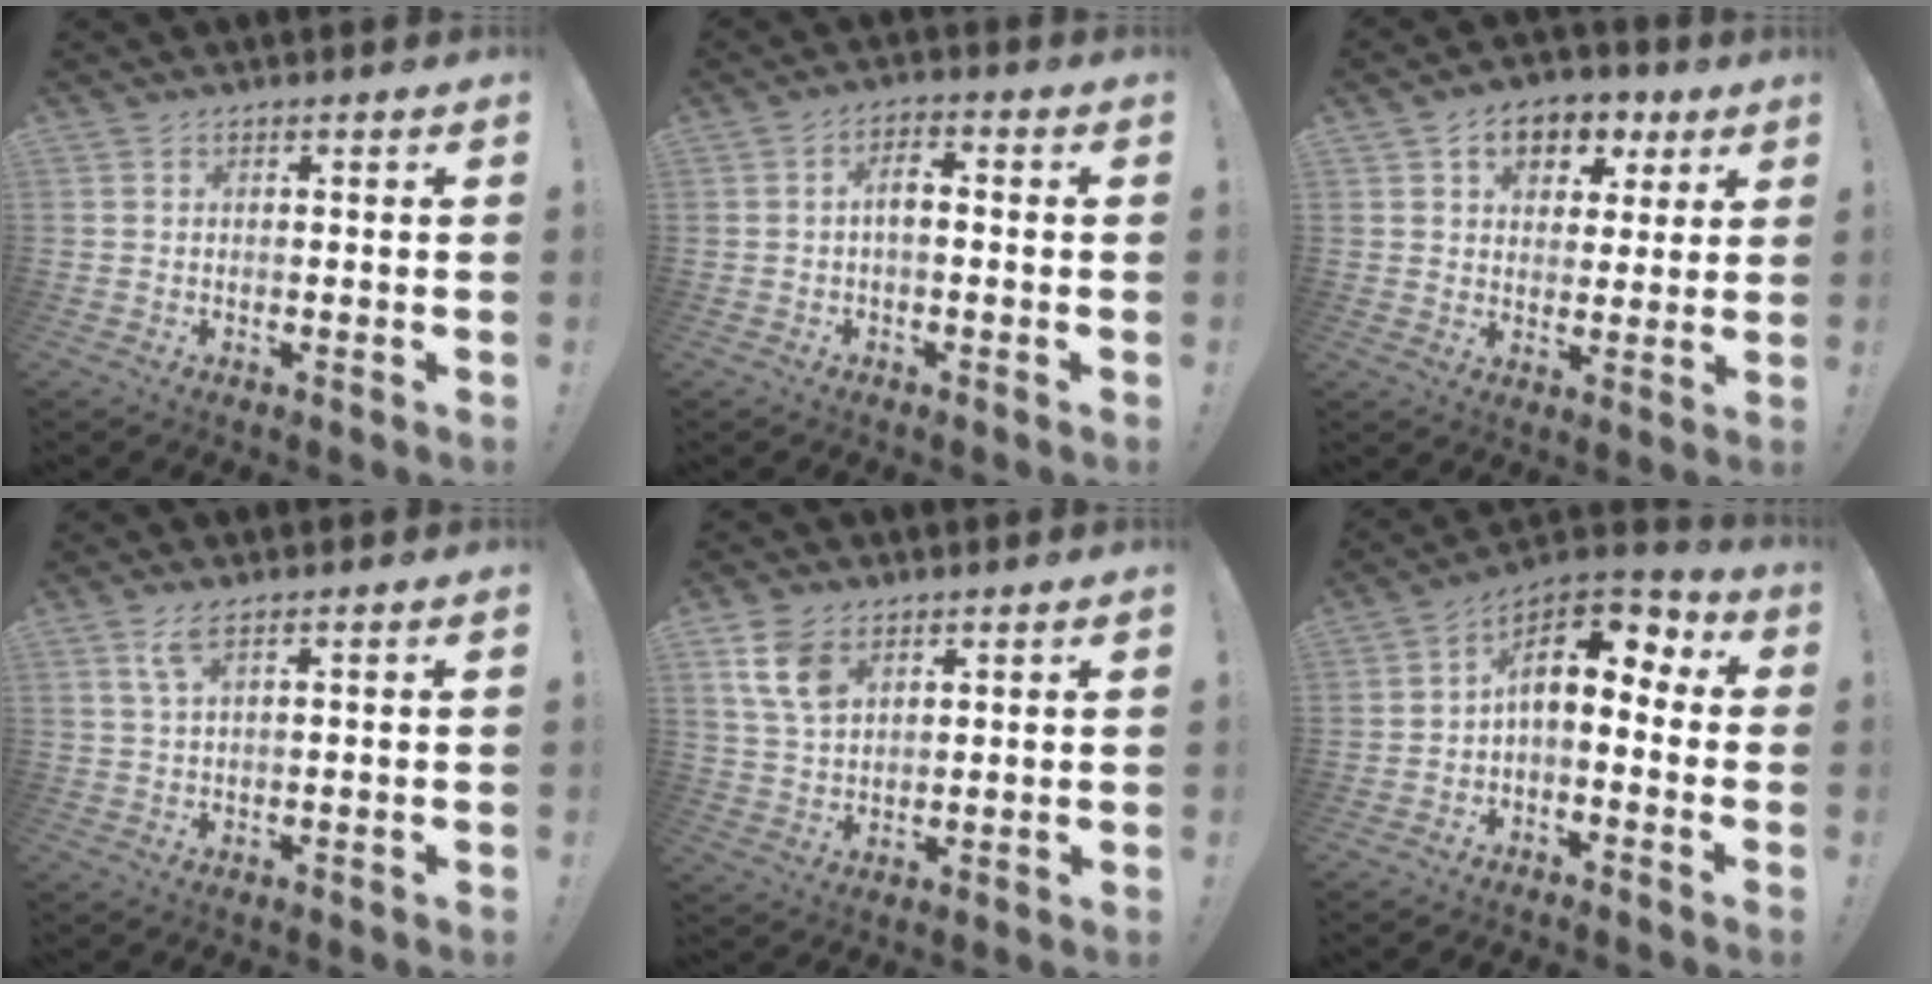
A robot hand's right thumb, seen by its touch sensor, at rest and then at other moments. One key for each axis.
{"total": 4.3, "fx": -0.4, "fy": 1.7, "fz": 3.9, "tx": -0.075, "ty": 0.007, "tz": -0.008}
{"total": 9.6, "fx": 4.7, "fy": 7.0, "fz": 4.7, "tx": -0.063, "ty": -0.022, "tz": 0.089}
{"total": 4.1, "fx": 2.2, "fy": 1.0, "fz": 3.3, "tx": -0.064, "ty": -0.001, "tz": 0.038}
{"total": 8.7, "fx": 4.7, "fy": 5.2, "fz": 5.2, "tx": -0.094, "ty": -0.016, "tz": 0.089}
{"total": 10.1, "fx": 2.7, "fy": 5.4, "fz": 8.0, "tx": -0.120, "ty": -0.015, "tz": 0.047}